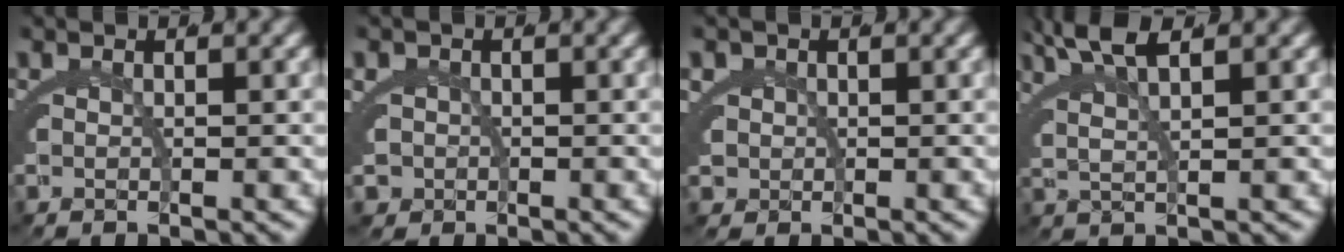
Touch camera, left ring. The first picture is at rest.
{"total": 4.4, "force": [-1.1, 4.1, 1.3], "torque": [-0.041, -0.024, -0.017]}
{"total": 4.2, "force": [0.0, 3.9, 1.6], "torque": [-0.050, -0.019, 0.003]}
{"total": 4.5, "force": [3.0, 1.0, 3.2], "torque": [-0.061, 0.009, 0.052]}